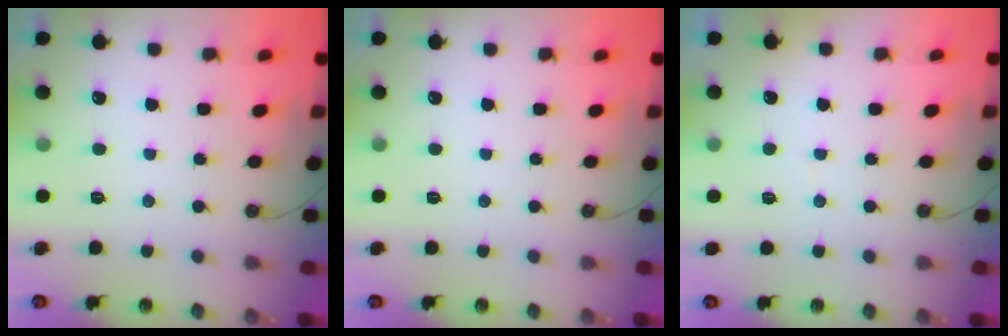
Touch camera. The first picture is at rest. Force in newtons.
{"total": 0.0}
{"total": 2.6, "press": 2.0, "slide": 1.6}